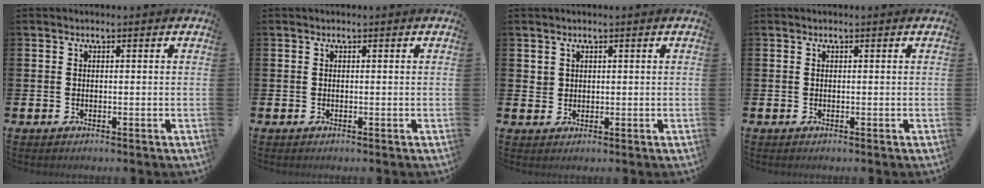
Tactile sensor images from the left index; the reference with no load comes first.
{"total": 0.0}
{"total": 1.6, "force": [1.2, 1.0, 0.1], "torque": [0.006, 0.001, 0.021]}
{"total": 0.0}